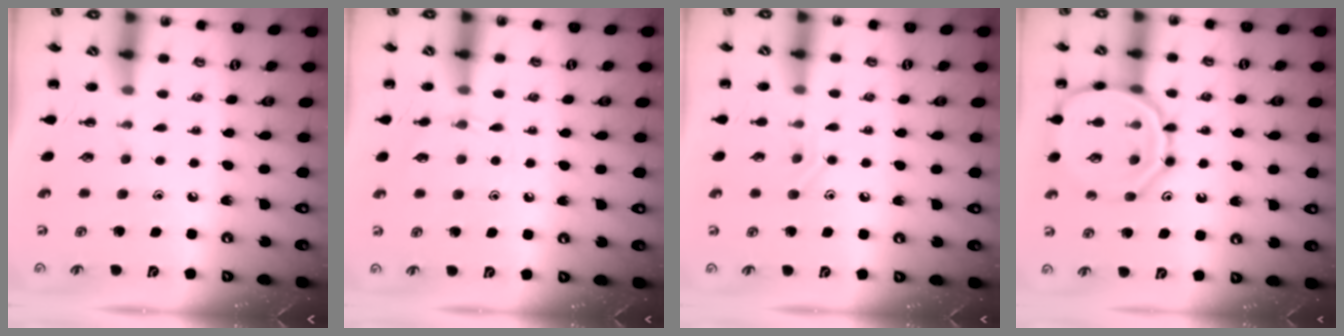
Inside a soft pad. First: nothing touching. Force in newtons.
{"total": 5.3, "press": 5.0, "slide": 1.8}
{"total": 6.9, "press": 6.8, "slide": 1.4}
{"total": 15.3, "press": 15.2, "slide": 1.4}